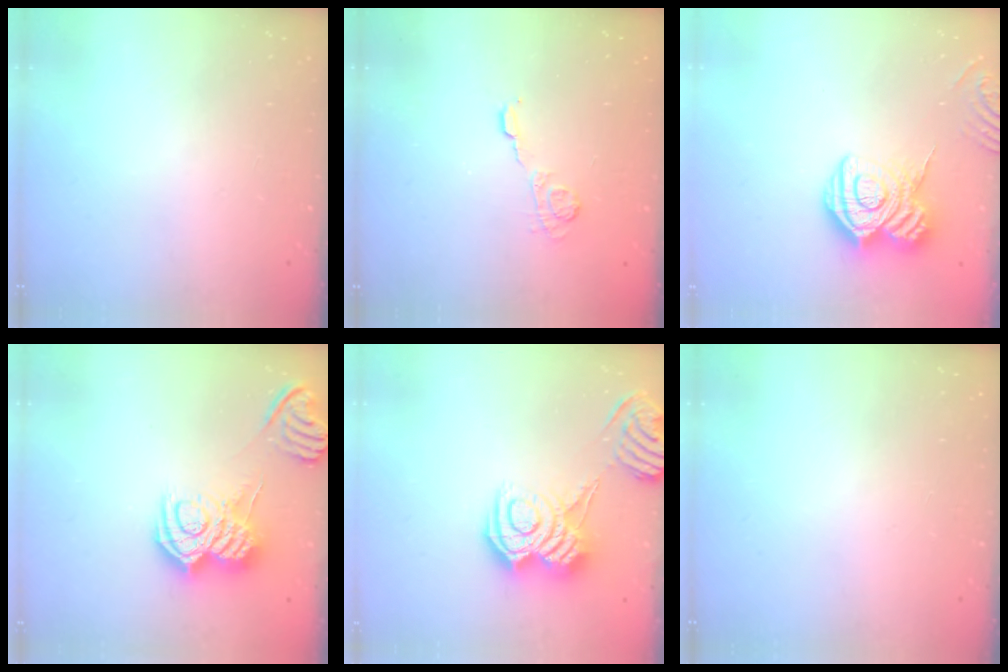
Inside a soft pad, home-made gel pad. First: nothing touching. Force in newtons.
{"total": 5.2, "press": 5.2, "slide": 0.4}
{"total": 14.7, "press": 14.6, "slide": 1.0}
{"total": 11.4, "press": 11.4, "slide": 0.6}
{"total": 9.6, "press": 9.5, "slide": 1.1}
{"total": 0.0}